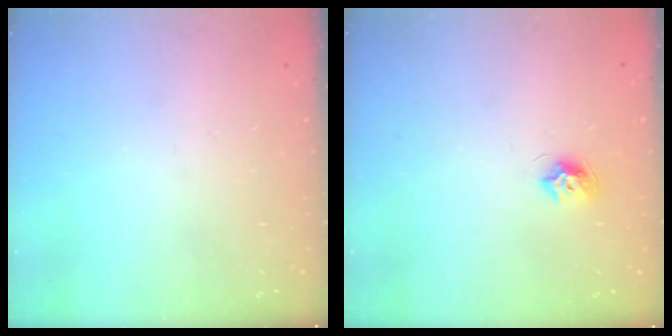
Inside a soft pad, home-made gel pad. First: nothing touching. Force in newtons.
{"total": 7.1, "press": 7.1, "slide": 0.5}